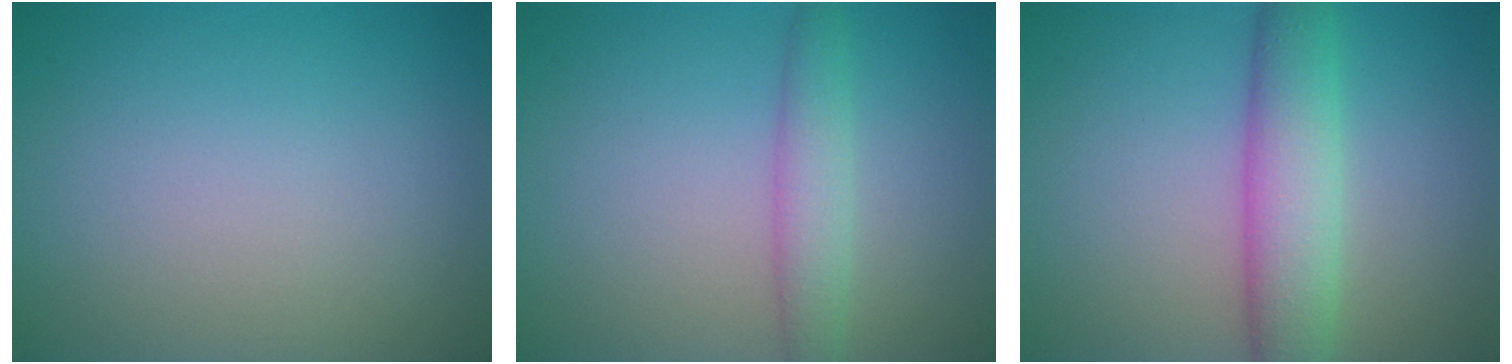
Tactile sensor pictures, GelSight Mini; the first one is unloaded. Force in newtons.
{"total": 2.5, "press": 2.5, "slide": 0.1}
{"total": 5.1, "press": 5.1, "slide": 0.1}